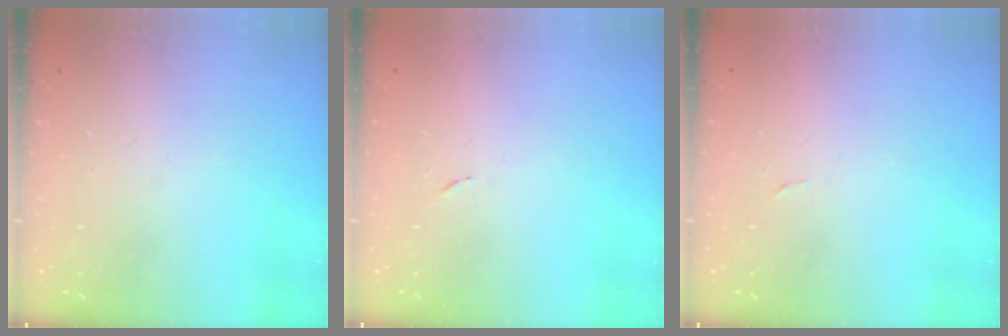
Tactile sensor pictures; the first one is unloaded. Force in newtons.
{"total": 3.5, "press": 3.3, "slide": 1.2}
{"total": 2.4, "press": 2.4, "slide": 0.4}